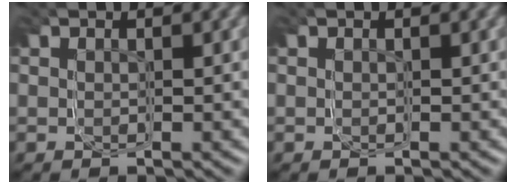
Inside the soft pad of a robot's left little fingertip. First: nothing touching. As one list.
[{"total": 0.0}]